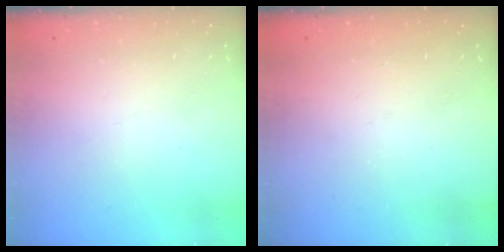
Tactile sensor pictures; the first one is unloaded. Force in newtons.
{"total": 1.3, "press": 1.1, "slide": 0.7}